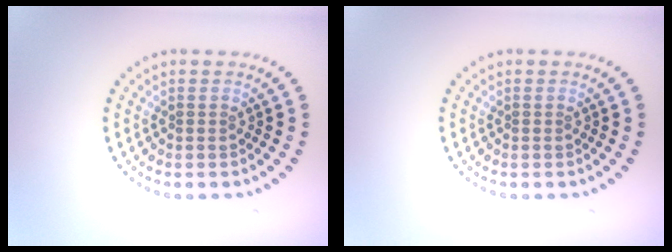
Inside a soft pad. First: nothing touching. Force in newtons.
{"total": 0.0}